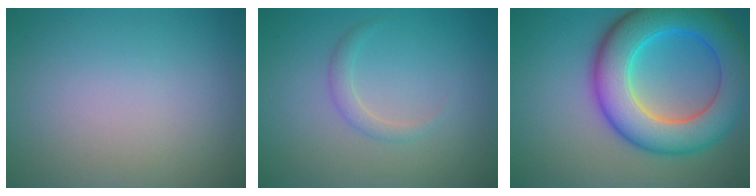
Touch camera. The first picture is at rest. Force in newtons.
{"total": 1.3, "press": 1.2, "slide": 0.1}
{"total": 10.5, "press": 10.5, "slide": 0.2}